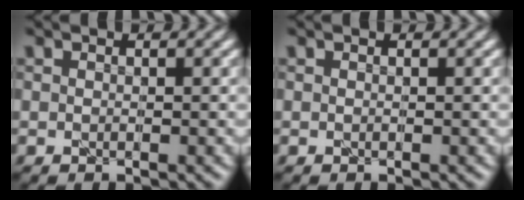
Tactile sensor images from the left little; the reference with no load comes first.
{"total": 0.0}